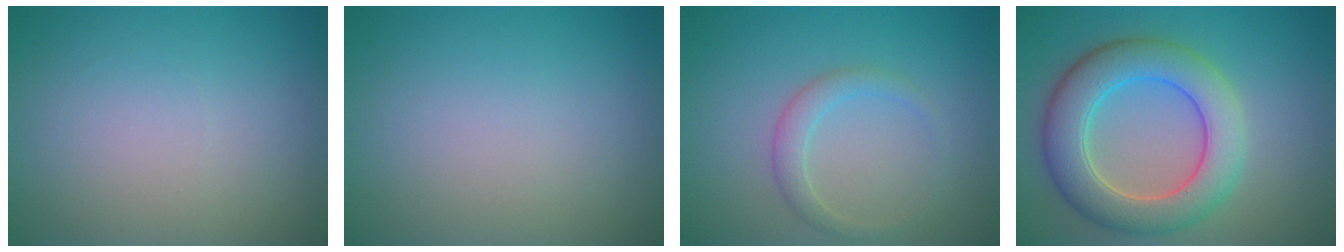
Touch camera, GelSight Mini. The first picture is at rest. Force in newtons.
{"total": 0.0}
{"total": 1.9, "press": 1.9, "slide": 0.0}
{"total": 7.2, "press": 7.2, "slide": 0.3}